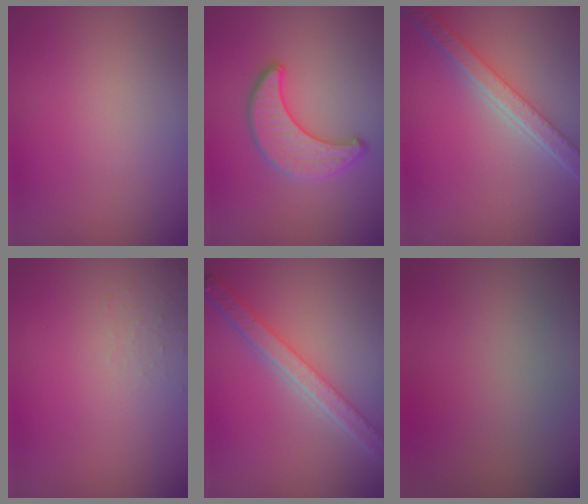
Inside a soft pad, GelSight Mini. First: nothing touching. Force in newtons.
{"total": 3.4, "press": 3.4, "slide": 0.2}
{"total": 5.4, "press": 4.2, "slide": 3.4}
{"total": 1.1, "press": 1.0, "slide": 0.2}
{"total": 5.2, "press": 4.0, "slide": 3.3}
{"total": 0.0}